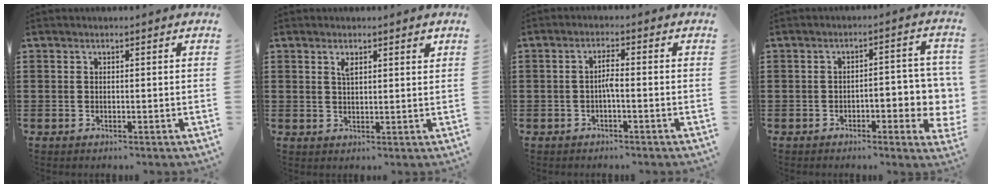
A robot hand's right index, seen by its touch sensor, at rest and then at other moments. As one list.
[{"total": 2.1, "force": [1.3, 0.5, 1.5], "torque": [-0.024, -0.001, 0.020]}, {"total": 2.4, "force": [-0.6, 0.3, 2.3], "torque": [-0.045, 0.002, -0.013]}, {"total": 5.7, "force": [-1.6, 2.1, 5.1], "torque": [-0.070, -0.003, -0.031]}]